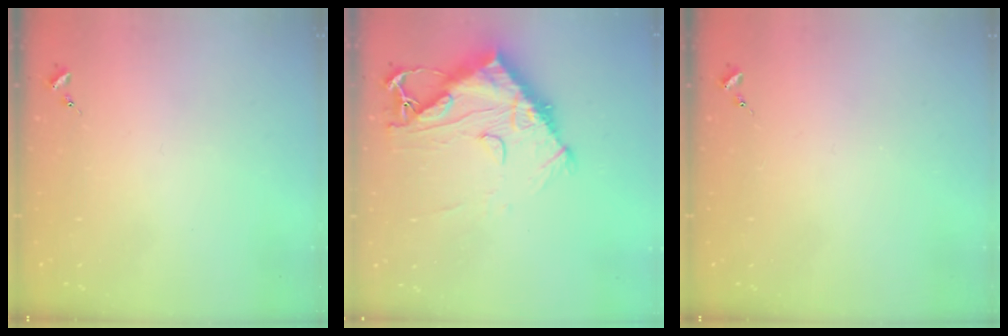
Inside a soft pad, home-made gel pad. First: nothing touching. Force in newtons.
{"total": 14.7, "press": 14.6, "slide": 1.5}
{"total": 0.0}